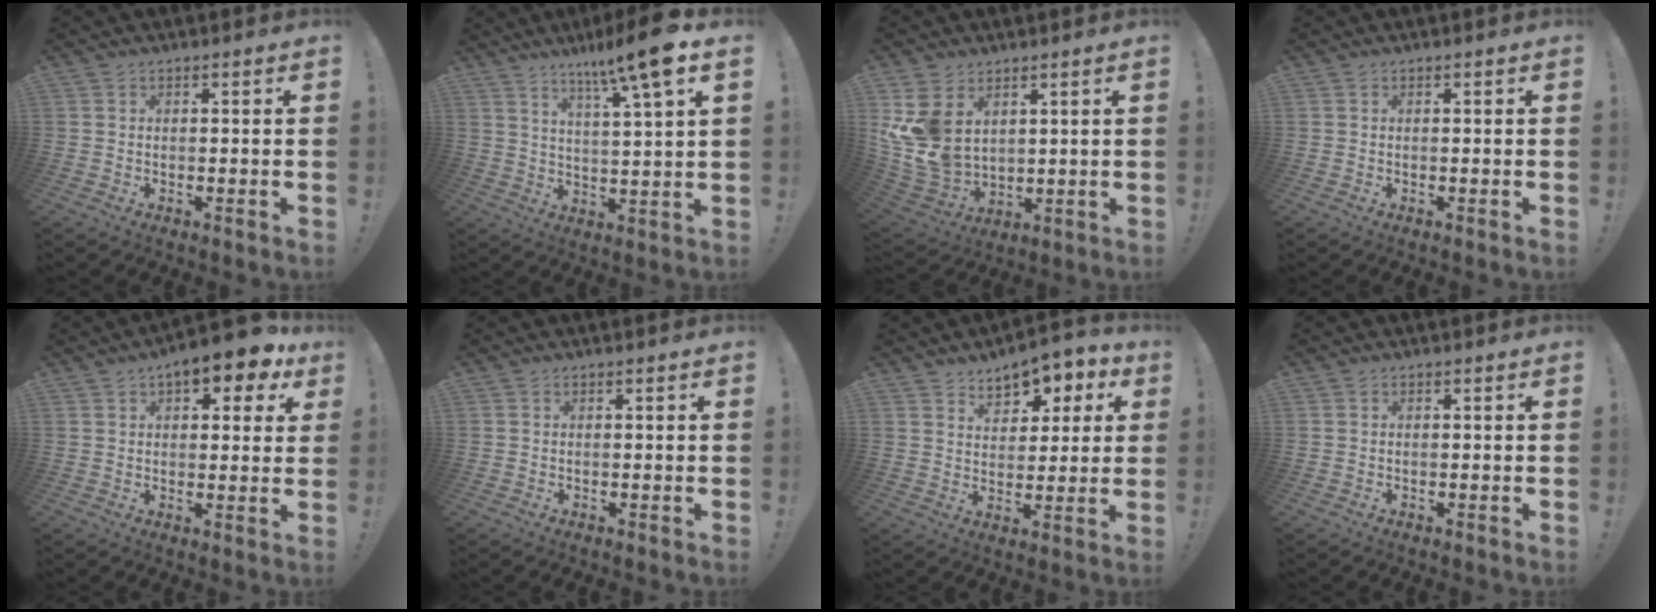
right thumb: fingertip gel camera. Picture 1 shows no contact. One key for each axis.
{"total": 13.1, "fx": 8.1, "fy": 0.9, "fz": 10.3, "tx": -0.161, "ty": -0.045, "tz": 0.120}
{"total": 11.6, "fx": 4.4, "fy": 8.4, "fz": 6.8, "tx": -0.146, "ty": -0.038, "tz": 0.088}
{"total": 0.0}
{"total": 10.1, "fx": 6.2, "fy": 4.1, "fz": 6.9, "tx": -0.079, "ty": -0.035, "tz": 0.101}
{"total": 0.0}
{"total": 7.6, "fx": 5.0, "fy": 5.0, "fz": 2.8, "tx": -0.032, "ty": -0.037, "tz": 0.093}
{"total": 0.0}